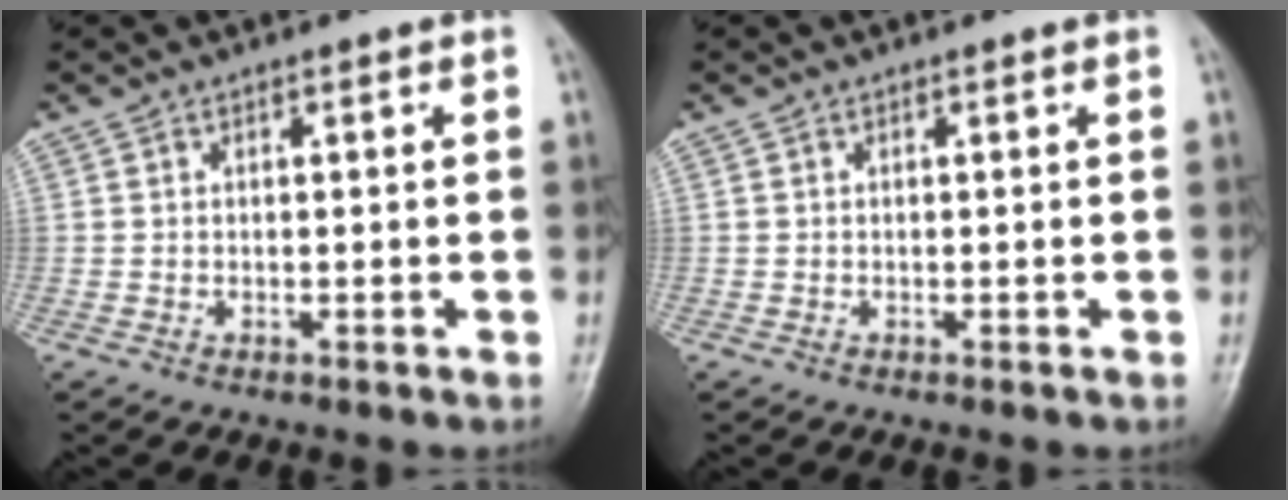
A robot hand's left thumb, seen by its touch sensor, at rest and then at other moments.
{"total": 0.0}